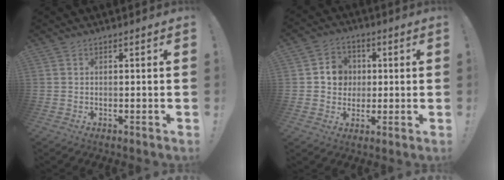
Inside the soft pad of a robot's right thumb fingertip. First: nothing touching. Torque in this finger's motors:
{"motor_torque": [0.91, 1.23, 0.22, -0.08, -0.02]}